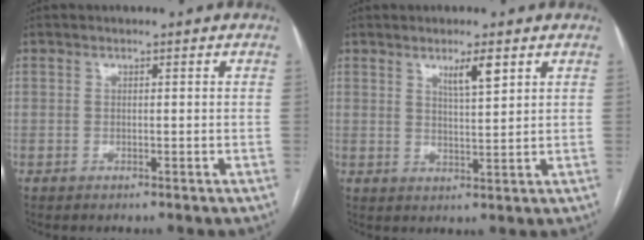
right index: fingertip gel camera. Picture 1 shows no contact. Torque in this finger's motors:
{"motor_torque": [0.14, 0.12, 0.08, 0.07]}